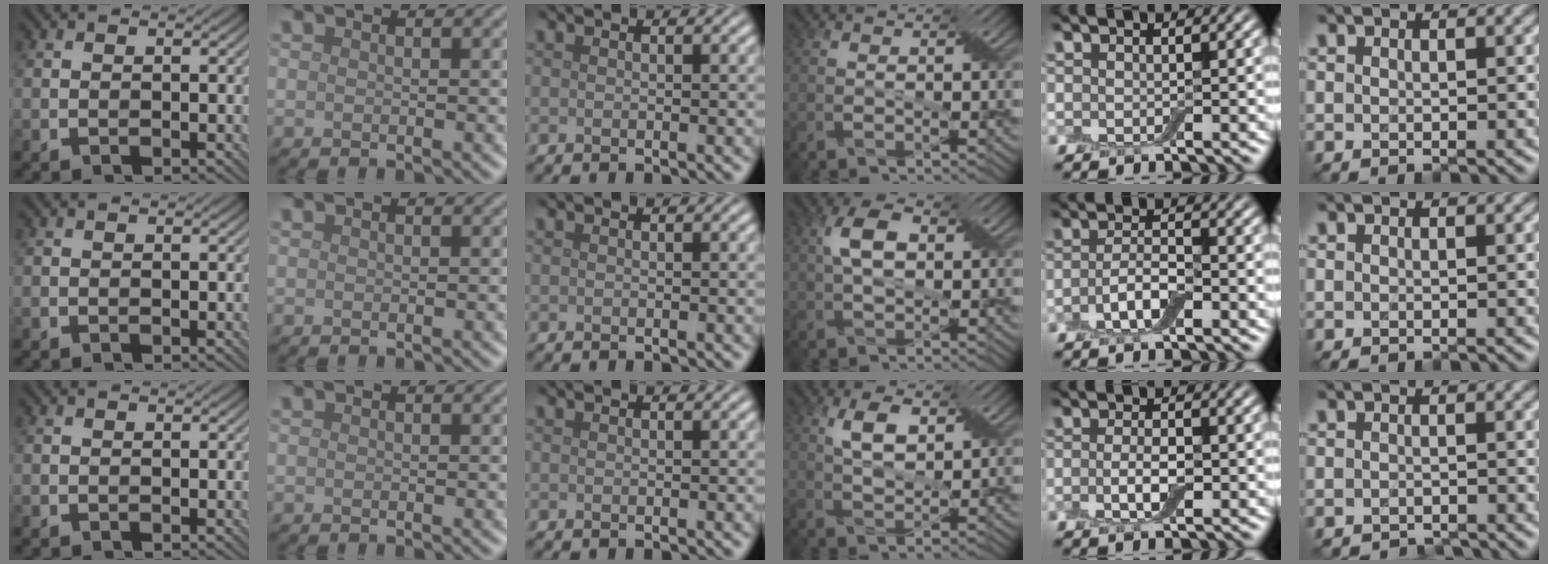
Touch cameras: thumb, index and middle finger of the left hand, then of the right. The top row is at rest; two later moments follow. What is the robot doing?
{"motion": "fold", "object": "apron"}